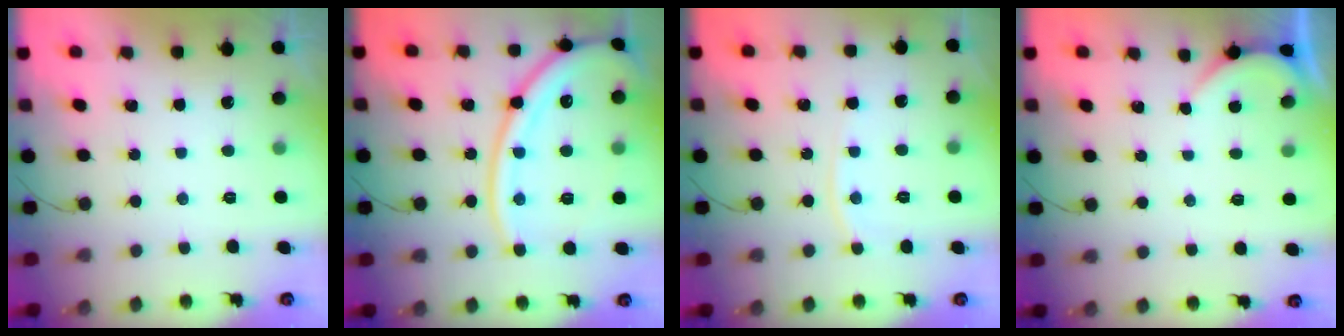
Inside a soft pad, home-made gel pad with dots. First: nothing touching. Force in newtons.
{"total": 17.6, "press": 17.4, "slide": 2.1}
{"total": 4.5, "press": 4.4, "slide": 0.7}
{"total": 1.9, "press": 1.9, "slide": 0.3}